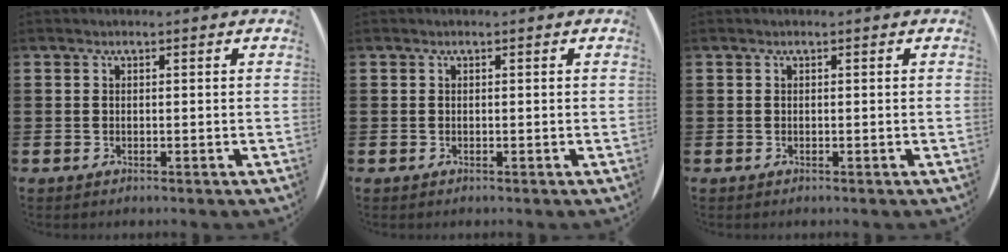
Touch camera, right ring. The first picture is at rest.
{"total": 0.0}
{"total": 0.0}